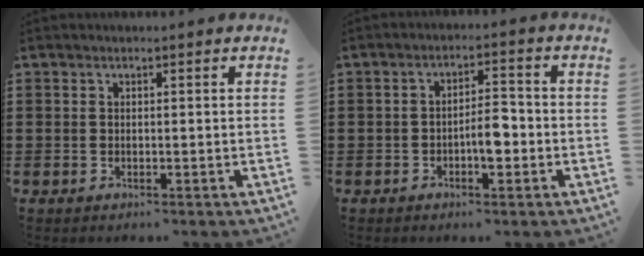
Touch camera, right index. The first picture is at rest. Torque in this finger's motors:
{"motor_torque": [0.29, 0.34, 0.15, 0.05]}